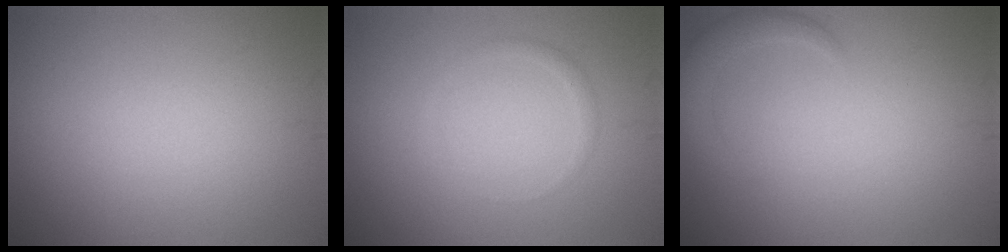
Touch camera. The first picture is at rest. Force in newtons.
{"total": 0.8, "press": 0.8, "slide": 0.1}
{"total": 2.4, "press": 2.4, "slide": 0.2}